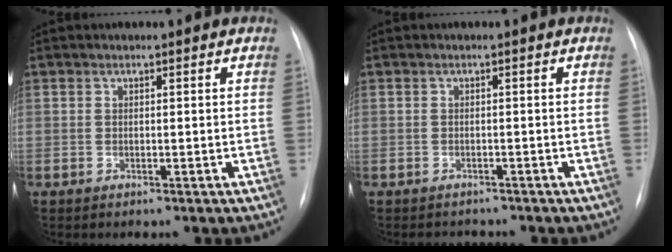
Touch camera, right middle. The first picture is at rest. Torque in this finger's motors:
{"motor_torque": [0.23, -0.41, -0.01, 0.01]}